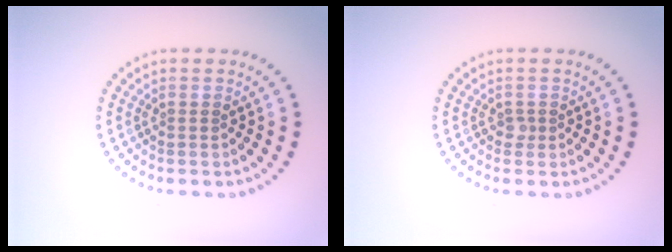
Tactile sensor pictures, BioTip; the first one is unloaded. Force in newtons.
{"total": 0.7, "press": 0.5, "slide": 0.5}